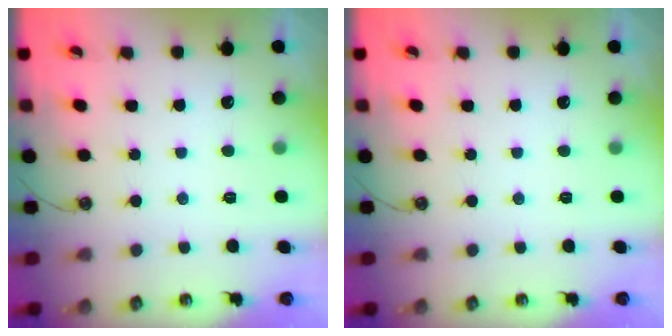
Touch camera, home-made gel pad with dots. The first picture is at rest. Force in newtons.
{"total": 0.0}